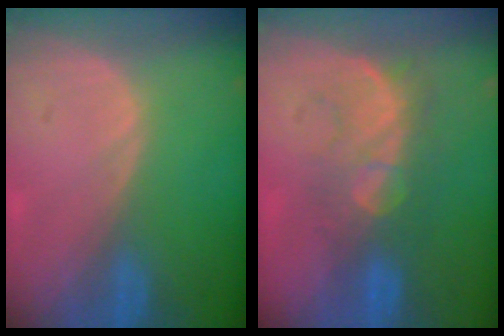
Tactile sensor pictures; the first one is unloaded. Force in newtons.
{"total": 8.3, "press": 7.7, "slide": 3.1}